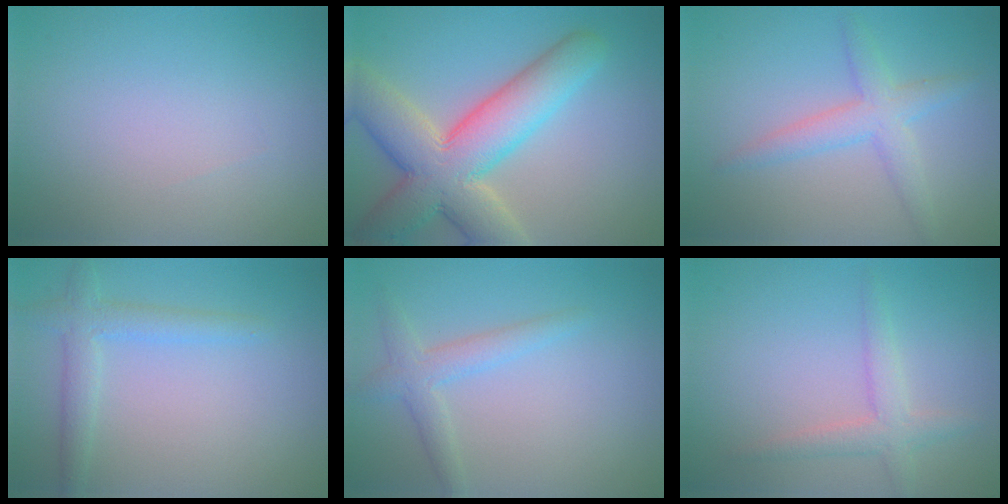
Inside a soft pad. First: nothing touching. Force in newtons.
{"total": 10.3, "press": 10.2, "slide": 1.0}
{"total": 3.2, "press": 3.2, "slide": 0.0}
{"total": 2.7, "press": 2.7, "slide": 0.1}
{"total": 2.4, "press": 2.4, "slide": 0.1}
{"total": 2.5, "press": 2.5, "slide": 0.1}